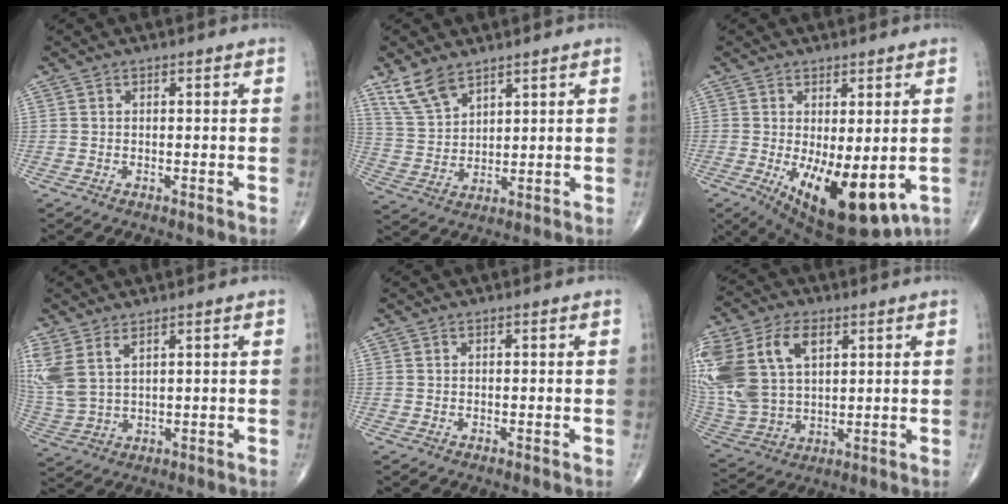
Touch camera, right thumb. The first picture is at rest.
{"total": 7.6, "force": [5.5, 3.5, 3.9], "torque": [-0.069, -0.020, 0.120]}
{"total": 15.1, "force": [-3.8, 6.3, 13.1], "torque": [-0.196, -0.027, -0.036]}
{"total": 9.3, "force": [4.4, 4.7, 6.7], "torque": [-0.170, -0.008, 0.103]}
{"total": 0.0}
{"total": 23.9, "force": [7.9, 15.6, 16.3], "torque": [-0.390, 0.022, 0.163]}